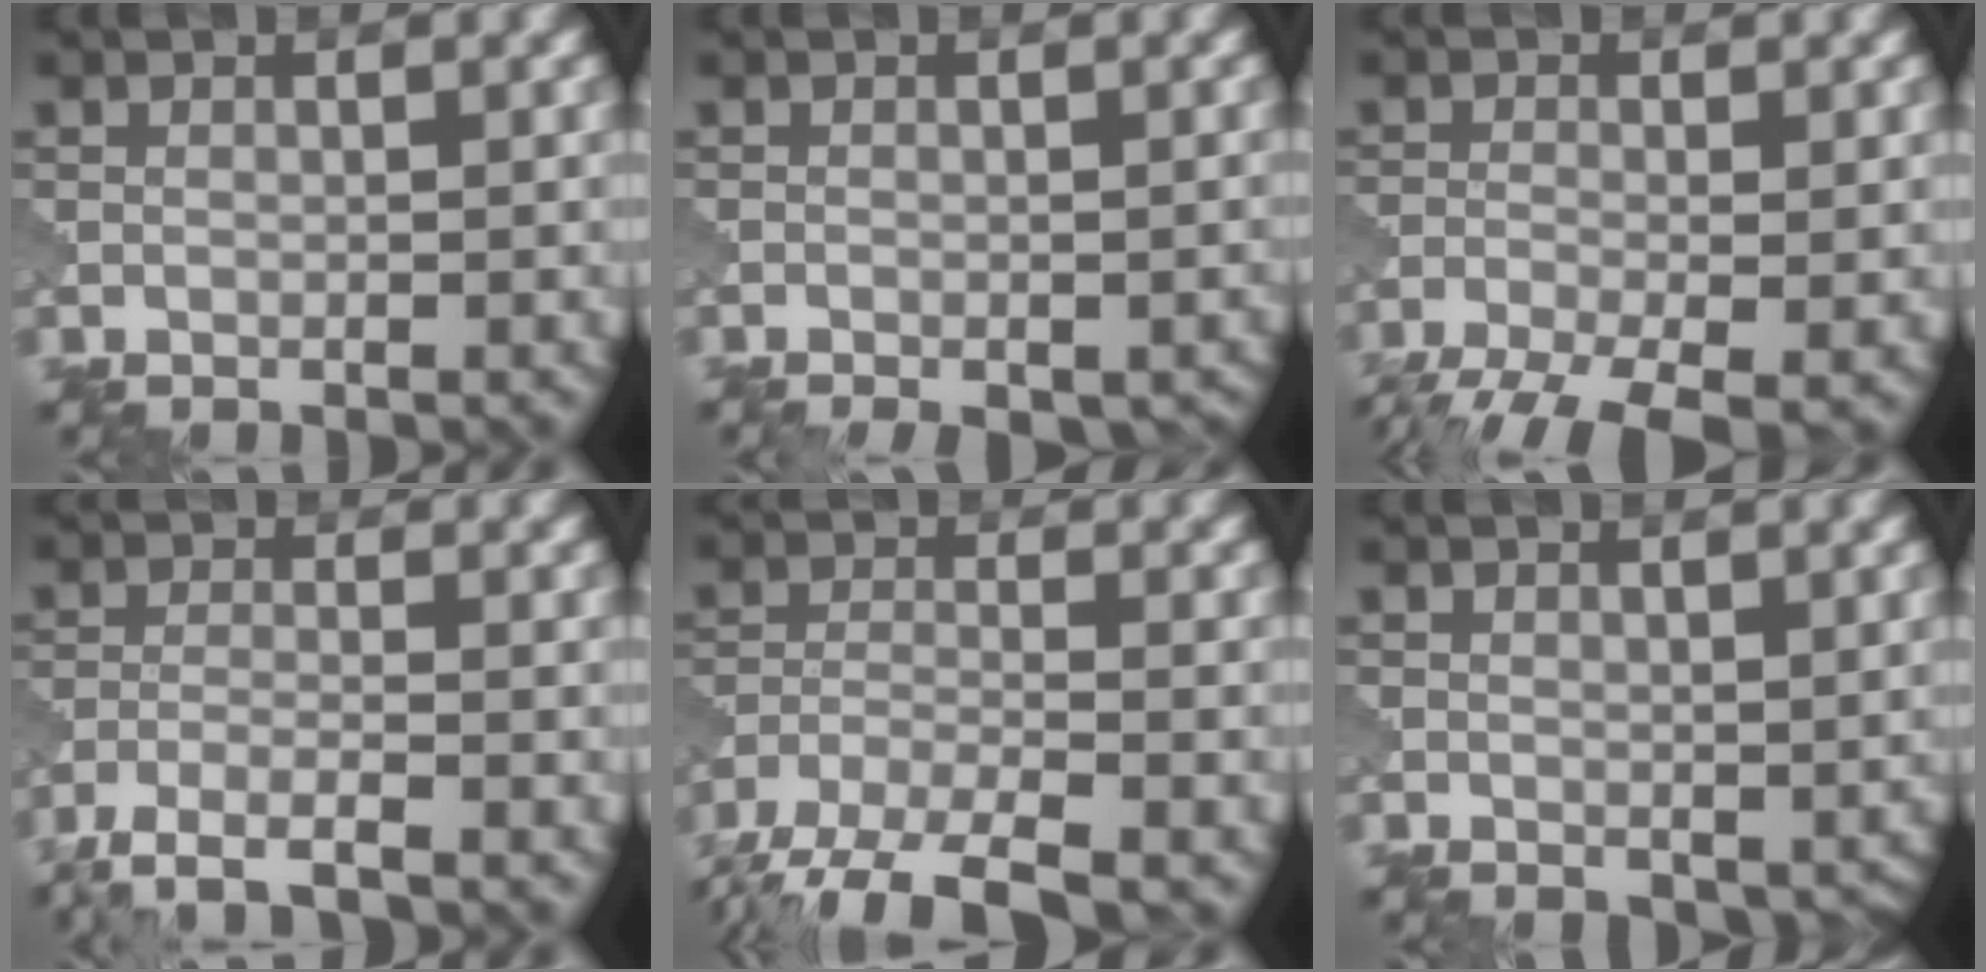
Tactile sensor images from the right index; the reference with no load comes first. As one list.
[{"total": 3.5, "force": [-2.3, 1.4, 2.2], "torque": [-0.031, -0.002, -0.023]}, {"total": 7.1, "force": [-4.9, 2.0, 4.6], "torque": [-0.091, -0.028, -0.091]}, {"total": 4.0, "force": [-3.2, 0.6, 2.4], "torque": [-0.046, -0.006, -0.071]}, {"total": 7.4, "force": [-5.8, 2.1, 4.1], "torque": [-0.076, -0.013, -0.109]}, {"total": 1.3, "force": [0.5, 0.8, 0.8], "torque": [-0.011, -0.004, 0.015]}]